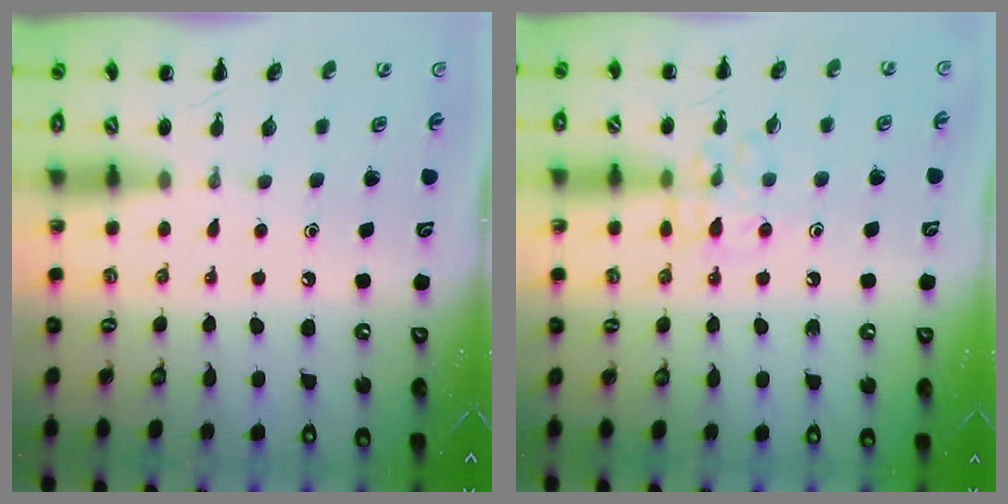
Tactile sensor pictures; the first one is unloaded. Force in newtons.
{"total": 9.5, "press": 9.5, "slide": 0.8}